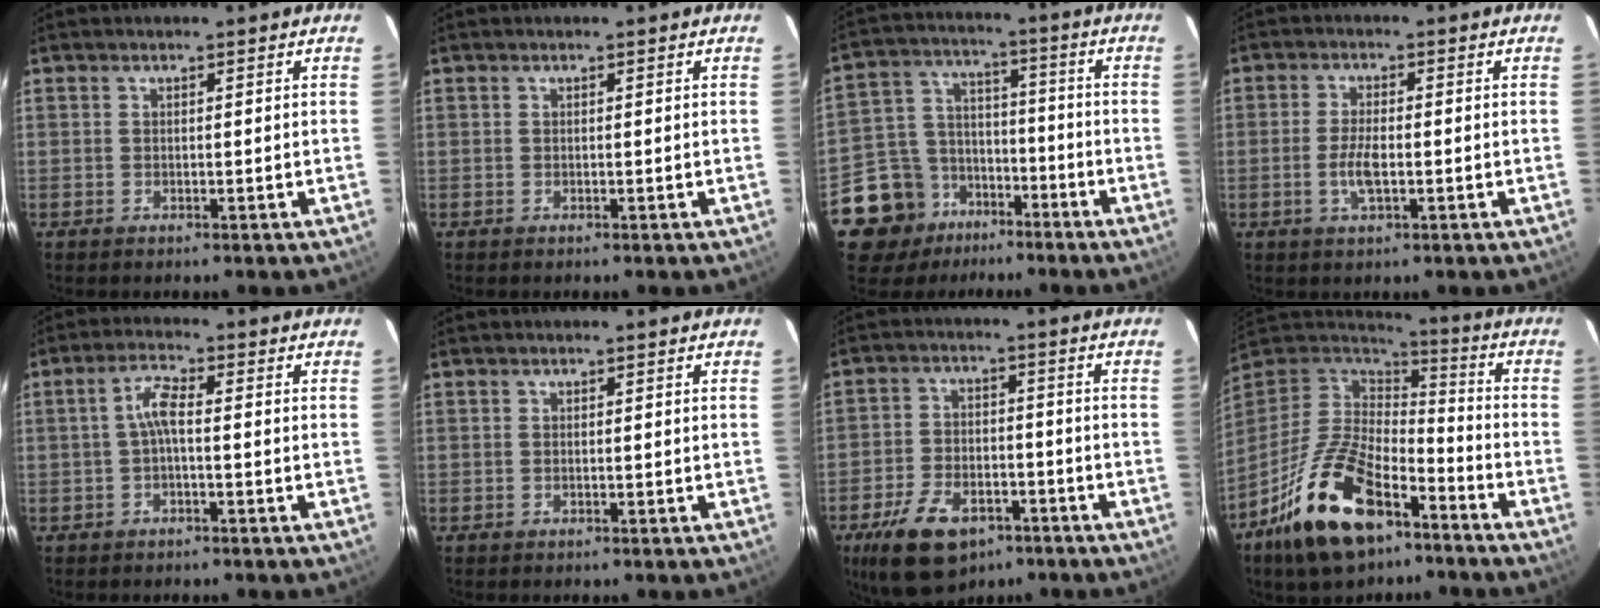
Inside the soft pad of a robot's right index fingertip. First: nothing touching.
{"total": 0.0}
{"total": 12.5, "force": [-8.2, 9.1, 2.5], "torque": [-0.085, 0.045, -0.134]}
{"total": 4.6, "force": [-1.2, 1.6, 4.2], "torque": [-0.087, -0.002, -0.023]}
{"total": 3.8, "force": [-0.6, 0.9, 3.6], "torque": [-0.076, 0.013, -0.012]}
{"total": 0.0}
{"total": 14.1, "force": [-8.5, 7.9, 8.1], "torque": [-0.181, -0.006, -0.140]}
{"total": 21.5, "force": [-12.6, 10.4, 14.0], "torque": [-0.291, -0.017, -0.223]}